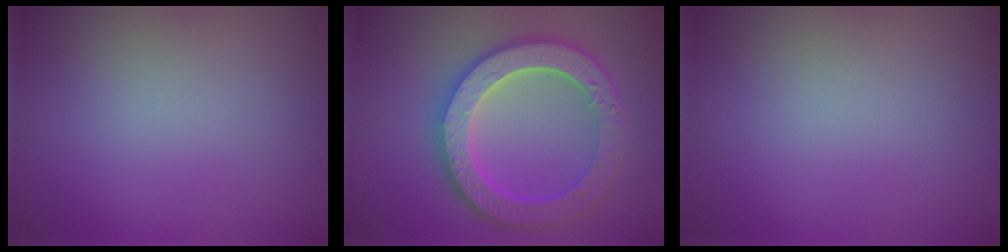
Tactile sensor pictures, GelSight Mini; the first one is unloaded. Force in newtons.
{"total": 6.4, "press": 6.3, "slide": 1.4}
{"total": 0.0}